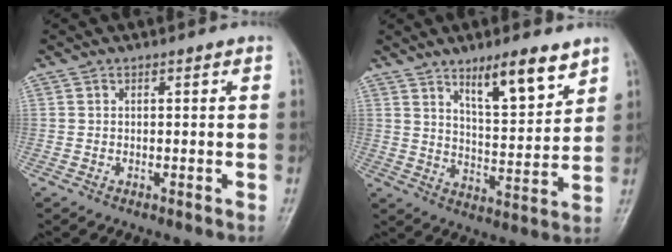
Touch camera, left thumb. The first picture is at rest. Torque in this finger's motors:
{"motor_torque": [0.19, 0.51, -0.21, -0.23, 0.23]}